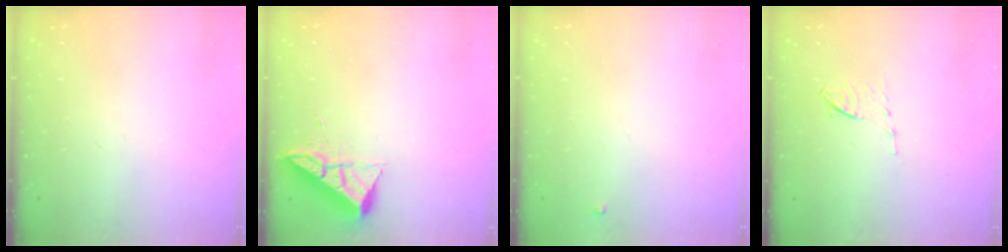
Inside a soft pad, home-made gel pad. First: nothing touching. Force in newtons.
{"total": 6.6, "press": 6.6, "slide": 0.7}
{"total": 2.6, "press": 2.6, "slide": 0.4}
{"total": 6.2, "press": 6.1, "slide": 1.0}